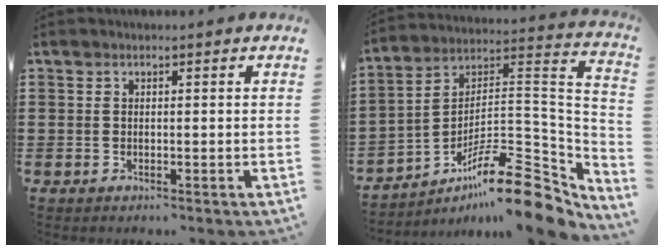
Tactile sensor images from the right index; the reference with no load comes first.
{"total": 14.9, "force": [-10.6, 3.2, 10.0], "torque": [-0.150, 0.025, -0.195]}